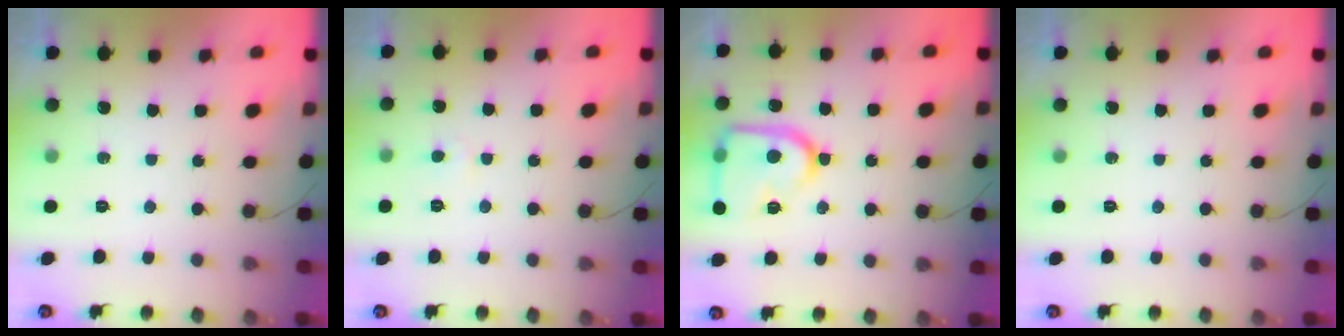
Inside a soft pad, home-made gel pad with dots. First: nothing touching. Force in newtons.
{"total": 2.6, "press": 2.6, "slide": 0.3}
{"total": 17.8, "press": 17.8, "slide": 1.5}
{"total": 0.0}